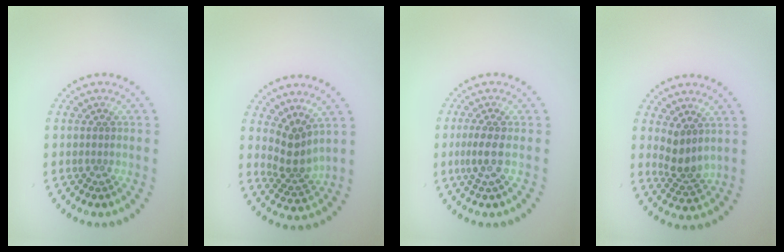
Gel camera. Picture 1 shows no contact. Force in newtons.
{"total": 2.9, "press": 2.0, "slide": 2.1}
{"total": 2.0, "press": 1.5, "slide": 1.3}
{"total": 2.7, "press": 2.1, "slide": 1.7}